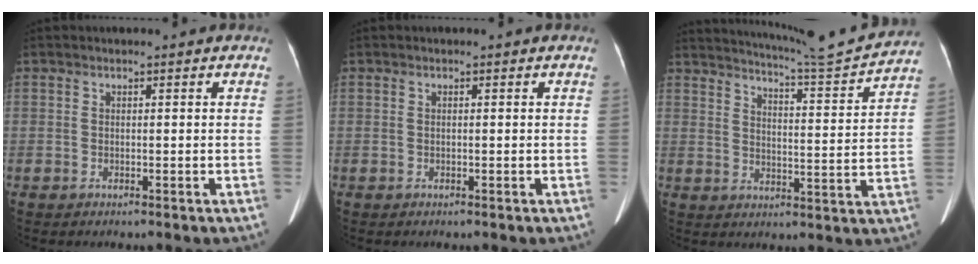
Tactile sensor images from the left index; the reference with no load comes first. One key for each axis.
{"total": 0.0}
{"total": 14.0, "fx": 13.4, "fy": -1.6, "fz": 3.7, "tx": -0.069, "ty": -0.034, "tz": 0.185}